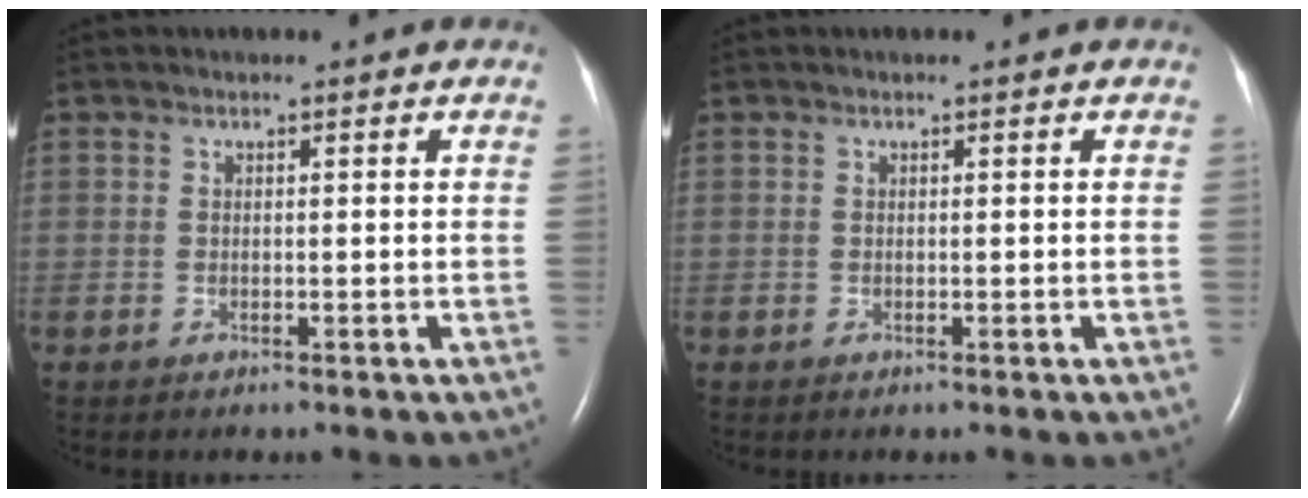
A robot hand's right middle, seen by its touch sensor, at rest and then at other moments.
{"total": 0.0}